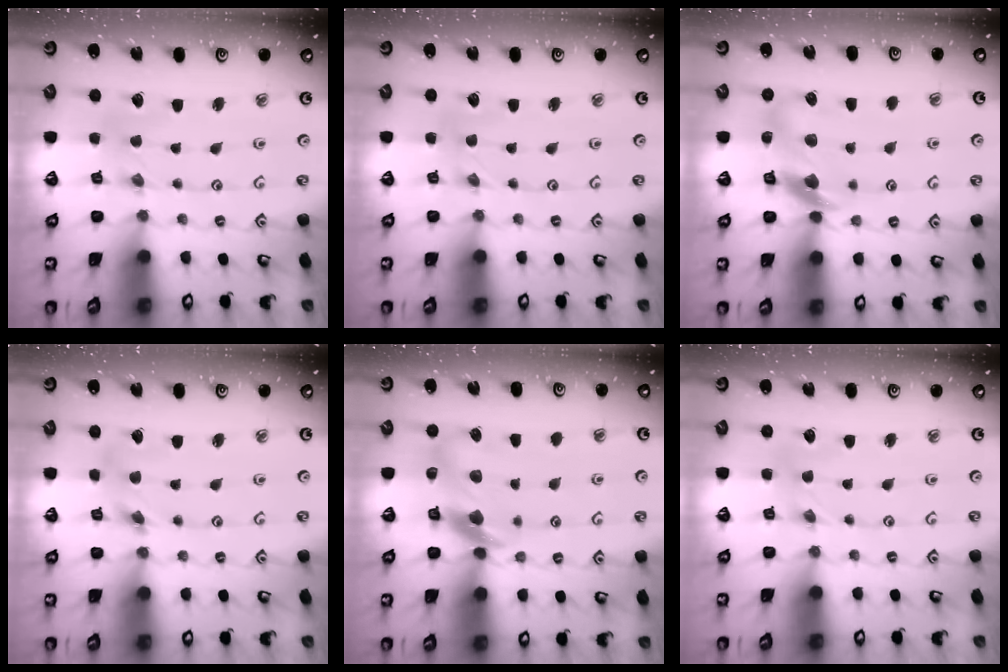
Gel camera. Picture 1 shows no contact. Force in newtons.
{"total": 0.0}
{"total": 11.4, "press": 11.2, "slide": 1.7}
{"total": 3.7, "press": 3.6, "slide": 0.5}
{"total": 10.4, "press": 10.3, "slide": 1.5}
{"total": 0.0}